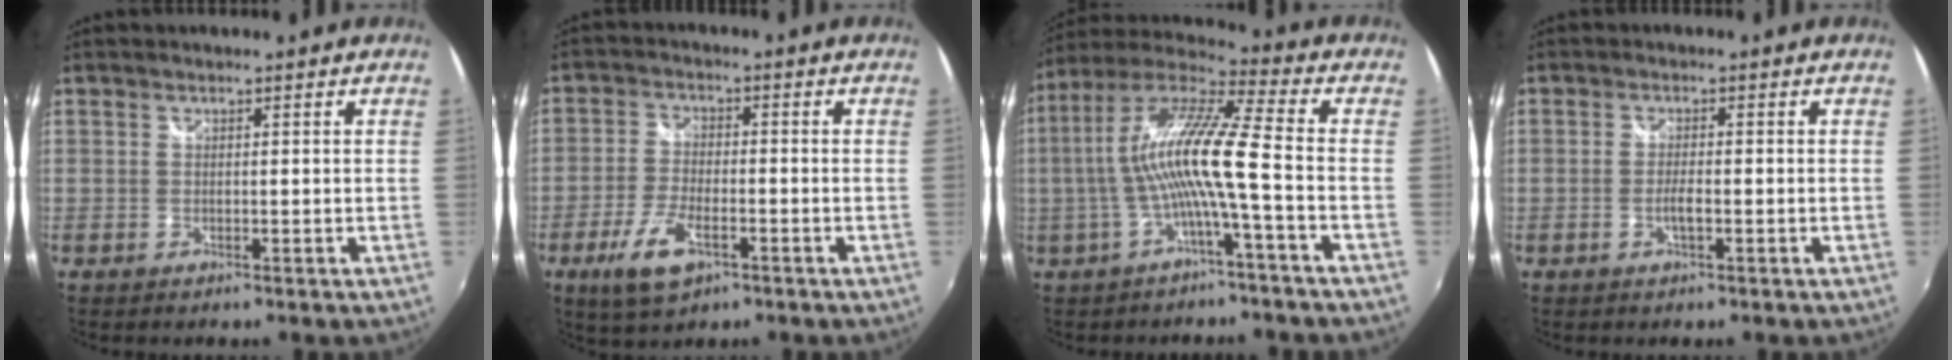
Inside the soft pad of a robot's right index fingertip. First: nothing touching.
{"total": 8.6, "force": [-4.4, 3.7, 6.4], "torque": [-0.148, -0.010, -0.079]}
{"total": 12.9, "force": [-2.5, -0.2, 12.6], "torque": [-0.229, 0.007, -0.047]}
{"total": 2.0, "force": [-0.7, 0.4, 1.8], "torque": [-0.038, -0.002, -0.014]}